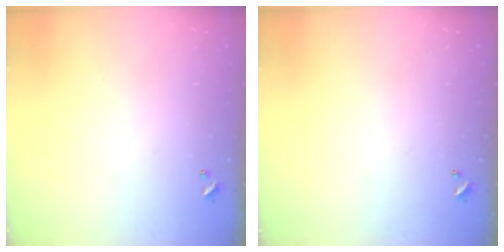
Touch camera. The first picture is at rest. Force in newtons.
{"total": 0.0}